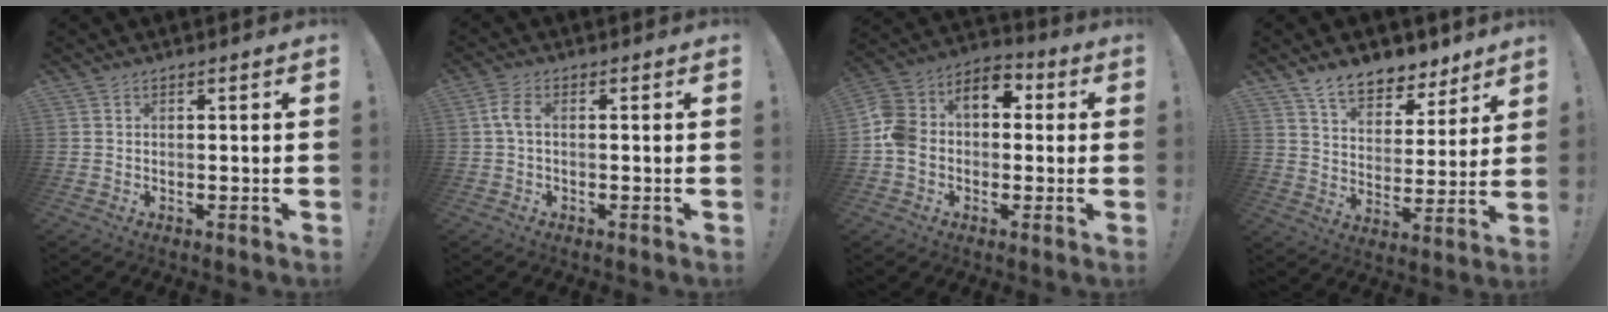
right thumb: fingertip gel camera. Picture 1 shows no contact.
{"total": 4.0, "force": [0.2, 1.7, 3.6], "torque": [-0.076, 0.008, 0.005]}
{"total": 12.0, "force": [0.2, 9.6, 7.2], "torque": [-0.144, 0.016, 0.008]}
{"total": 10.9, "force": [8.7, 5.3, 3.8], "torque": [-0.068, -0.062, 0.165]}